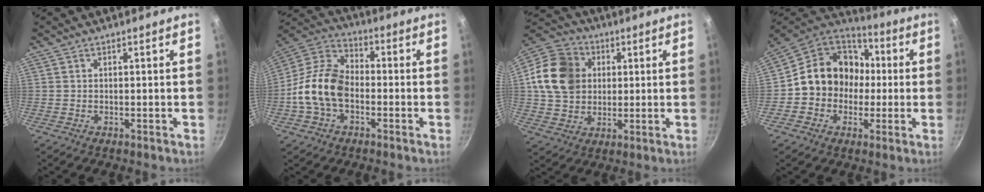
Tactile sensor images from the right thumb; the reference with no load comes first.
{"total": 13.7, "force": [-2.9, 9.1, 9.9], "torque": [-0.157, 0.040, -0.074]}
{"total": 15.6, "force": [2.9, 12.9, 8.4], "torque": [-0.137, 0.015, 0.045]}
{"total": 16.0, "force": [-0.1, 14.1, 7.6], "torque": [-0.083, 0.042, -0.015]}